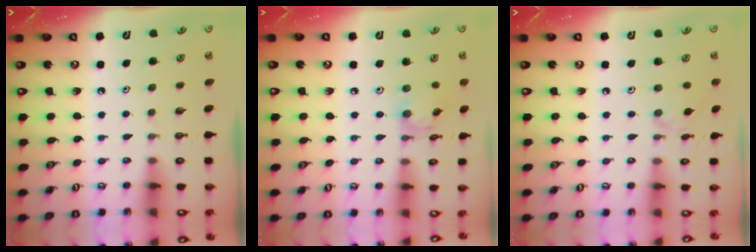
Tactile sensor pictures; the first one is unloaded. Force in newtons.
{"total": 8.6, "press": 8.5, "slide": 0.6}
{"total": 2.1, "press": 2.1, "slide": 0.4}